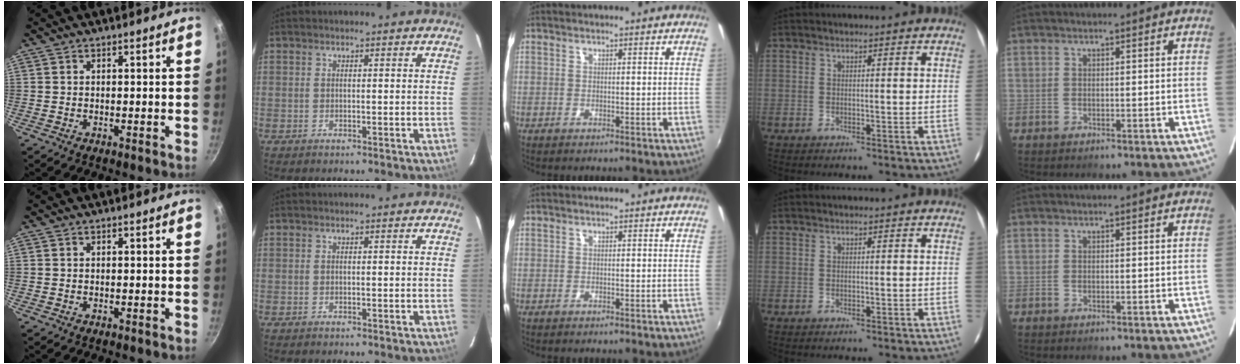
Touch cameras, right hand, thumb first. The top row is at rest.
{}